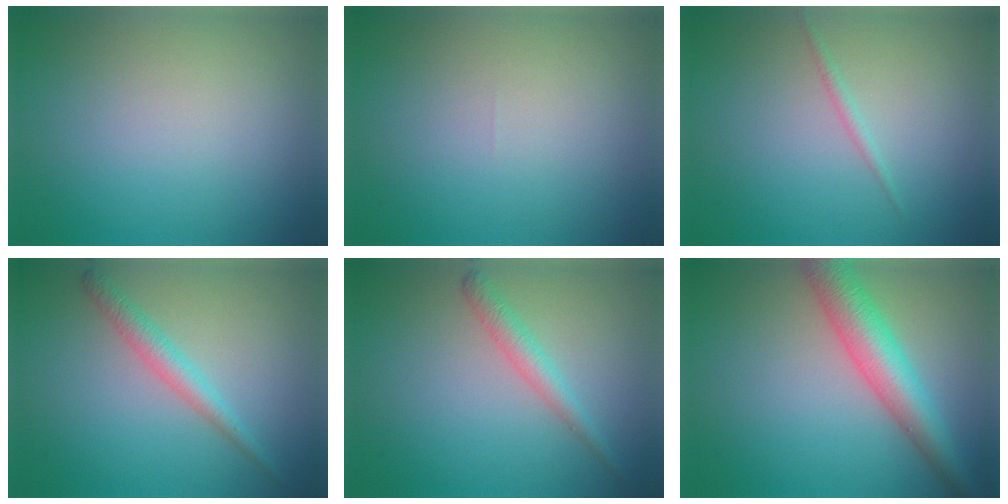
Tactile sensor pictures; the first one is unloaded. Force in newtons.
{"total": 0.0}
{"total": 0.8, "press": 0.8, "slide": 0.1}
{"total": 2.1, "press": 2.1, "slide": 0.1}
{"total": 2.0, "press": 2.0, "slide": 0.1}
{"total": 5.8, "press": 5.8, "slide": 0.1}